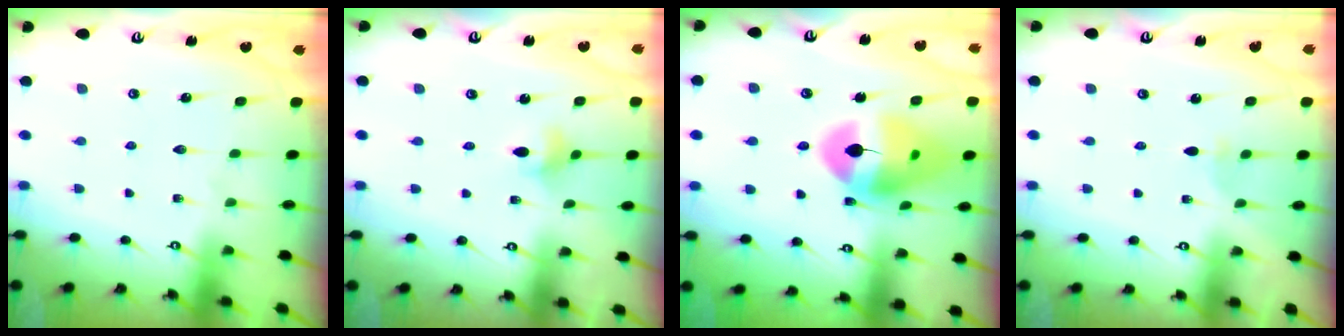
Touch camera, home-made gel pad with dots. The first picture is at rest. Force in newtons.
{"total": 4.4, "press": 4.3, "slide": 0.4}
{"total": 16.8, "press": 16.7, "slide": 2.3}
{"total": 1.4, "press": 1.4, "slide": 0.3}